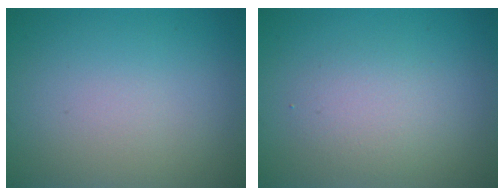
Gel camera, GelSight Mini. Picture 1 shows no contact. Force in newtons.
{"total": 2.4, "press": 2.4, "slide": 0.1}